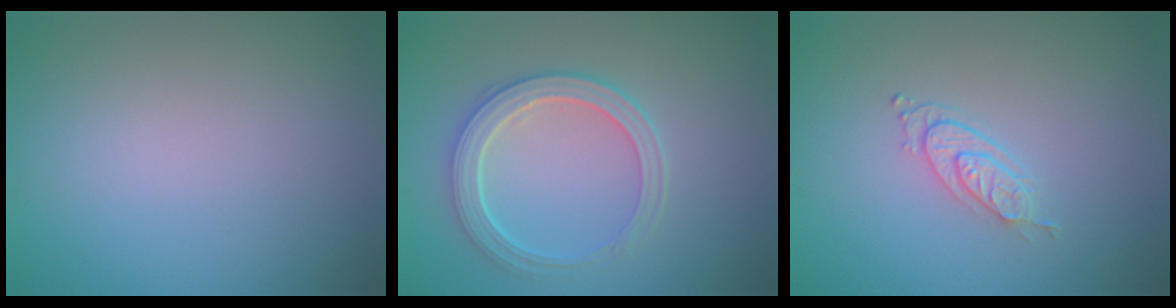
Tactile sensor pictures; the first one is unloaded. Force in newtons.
{"total": 3.7, "press": 3.3, "slide": 1.7}
{"total": 2.0, "press": 1.4, "slide": 1.4}